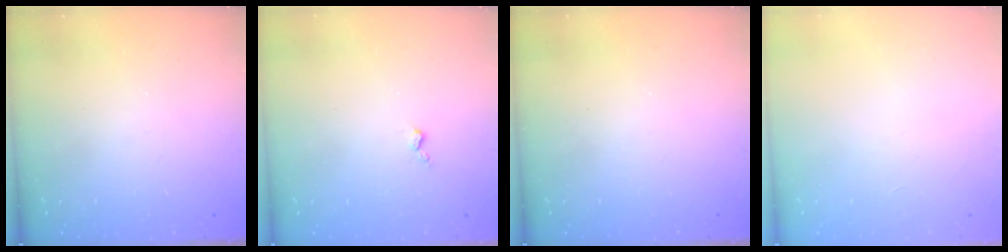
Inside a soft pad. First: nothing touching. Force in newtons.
{"total": 3.0, "press": 3.0, "slide": 0.5}
{"total": 0.0}
{"total": 0.0}